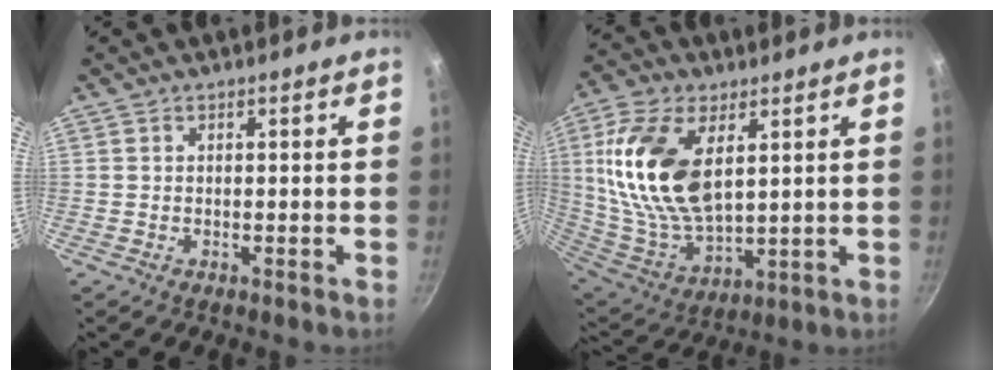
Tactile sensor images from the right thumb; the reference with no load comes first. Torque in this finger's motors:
{"motor_torque": [-0.85, 2.14, 2.03, 0.59, 0.45]}